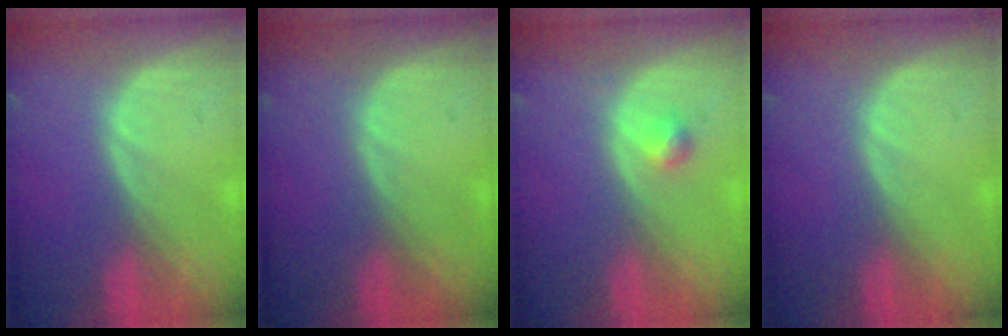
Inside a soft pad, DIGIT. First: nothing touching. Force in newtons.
{"total": 0.0}
{"total": 1.7, "press": 1.7, "slide": 0.2}
{"total": 0.0}